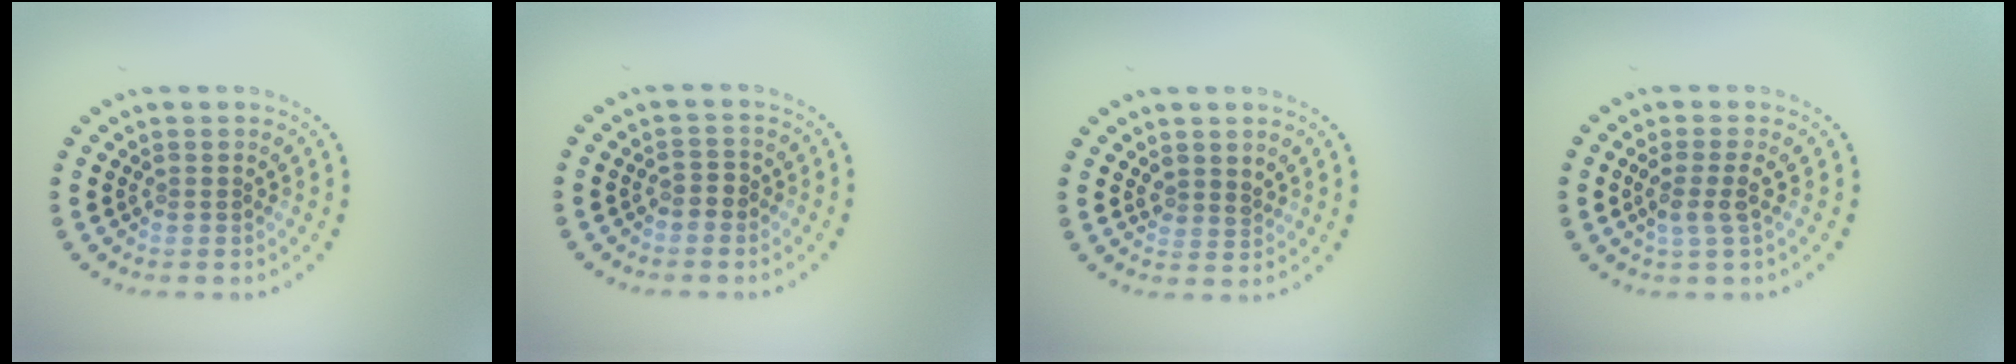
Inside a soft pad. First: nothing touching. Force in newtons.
{"total": 0.9, "press": 0.8, "slide": 0.4}
{"total": 1.4, "press": 1.1, "slide": 0.9}
{"total": 2.0, "press": 1.7, "slide": 1.1}